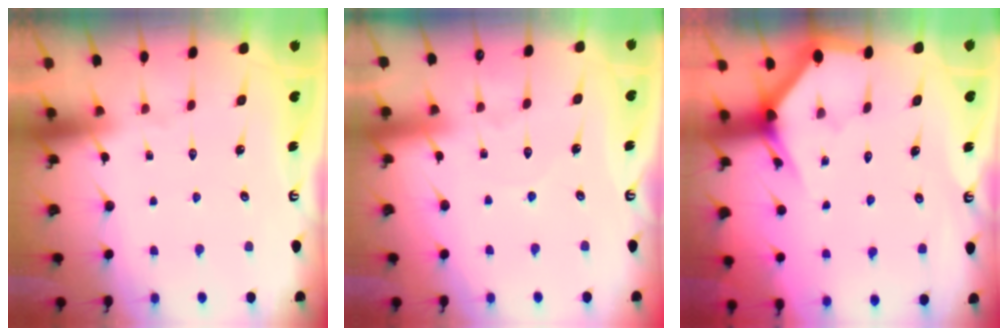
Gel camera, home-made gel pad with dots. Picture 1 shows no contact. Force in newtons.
{"total": 3.7, "press": 3.7, "slide": 0.3}
{"total": 3.0, "press": 3.0, "slide": 0.1}